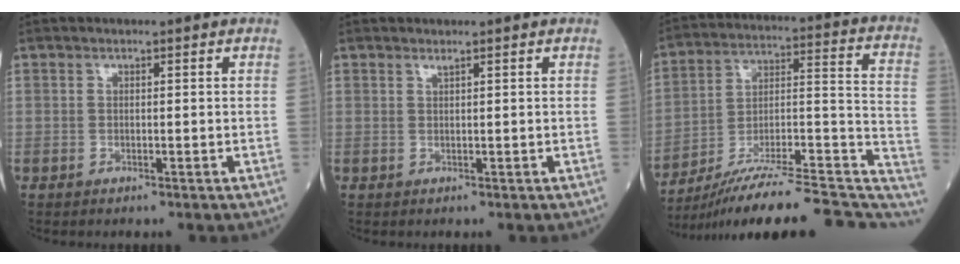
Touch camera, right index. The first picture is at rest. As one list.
[{"total": 0.5, "force": [0.4, -0.1, 0.2], "torque": [-0.014, -0.005, 0.015]}, {"total": 25.3, "force": [-20.3, 4.1, 14.5], "torque": [-0.166, 0.023, -0.302]}]